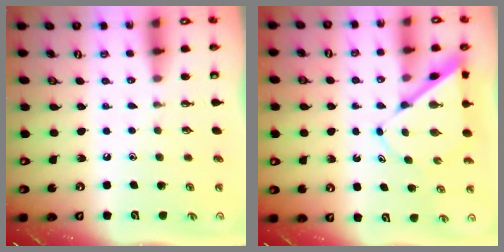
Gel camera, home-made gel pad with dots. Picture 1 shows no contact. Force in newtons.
{"total": 6.7, "press": 6.7, "slide": 0.6}